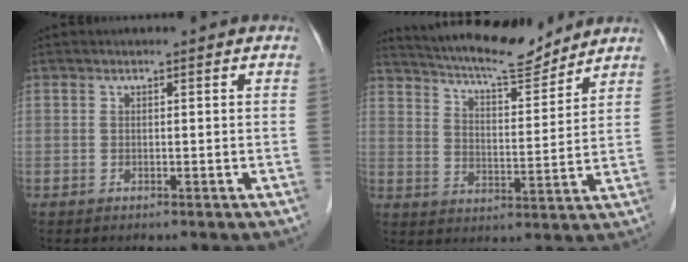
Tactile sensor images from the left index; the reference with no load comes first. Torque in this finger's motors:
{"motor_torque": [0.84, -0.81, 0.28, 0.06]}